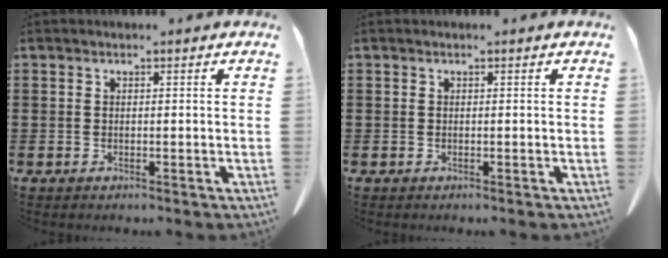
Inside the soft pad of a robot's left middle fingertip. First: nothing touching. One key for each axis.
{"total": 0.0}